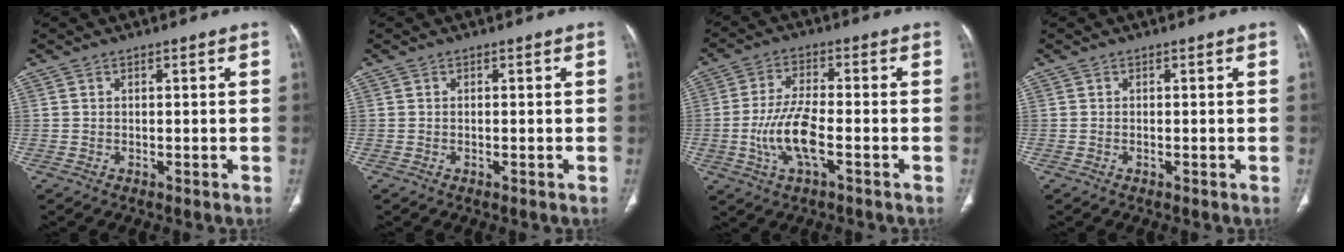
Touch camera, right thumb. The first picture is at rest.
{"total": 0.0}
{"total": 9.3, "force": [-2.5, 3.2, 8.4], "torque": [-0.178, 0.012, -0.048]}
{"total": 0.0}